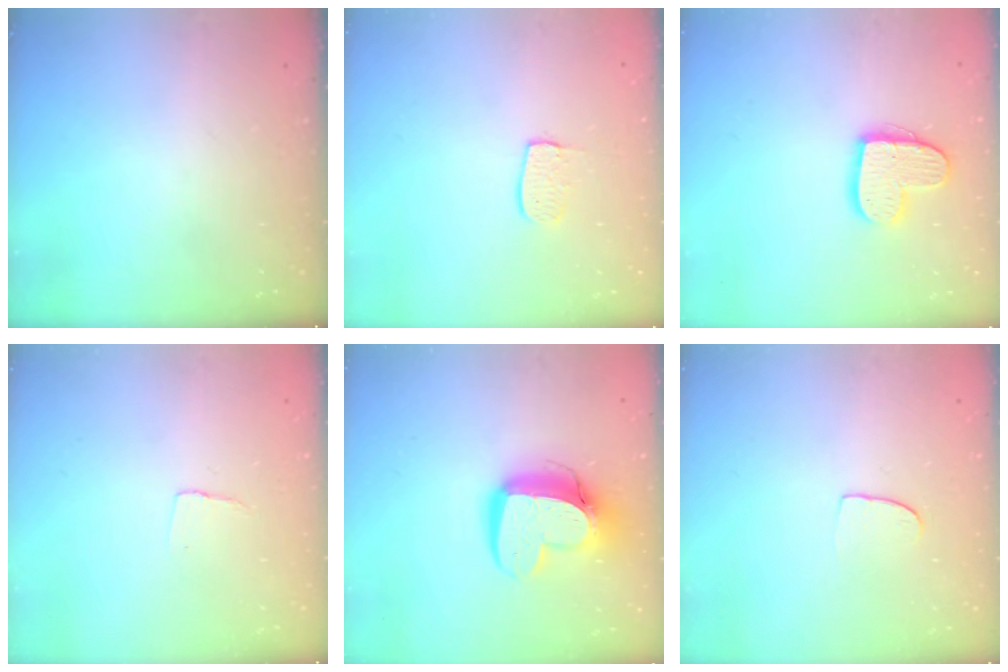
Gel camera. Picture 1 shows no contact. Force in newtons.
{"total": 6.6, "press": 6.5, "slide": 0.4}
{"total": 13.5, "press": 13.5, "slide": 0.9}
{"total": 3.8, "press": 3.8, "slide": 0.3}
{"total": 15.5, "press": 15.5, "slide": 1.2}
{"total": 4.8, "press": 4.8, "slide": 0.4}